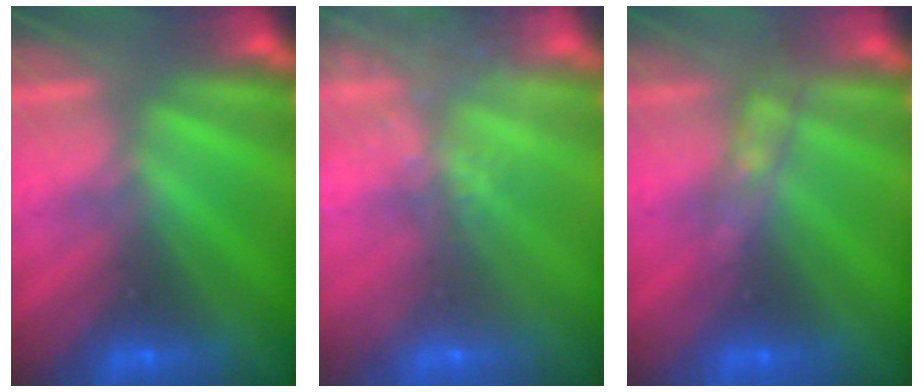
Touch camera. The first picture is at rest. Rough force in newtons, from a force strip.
{"total": 8.9}
{"total": 2.8}